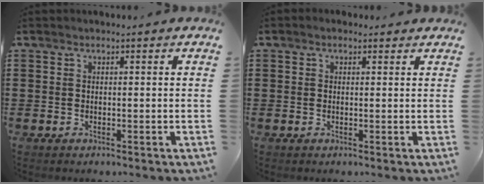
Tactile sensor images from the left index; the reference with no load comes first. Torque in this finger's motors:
{"motor_torque": [0.74, -0.35, 0.02, 0.00]}